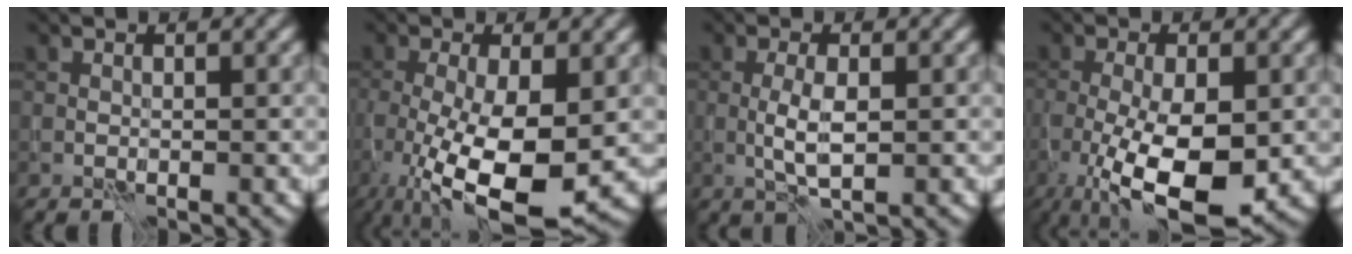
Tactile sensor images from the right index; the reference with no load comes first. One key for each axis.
{"total": 10.1, "fx": -2.4, "fy": 3.2, "fz": 9.3, "tx": -0.165, "ty": -0.020, "tz": -0.038}
{"total": 2.7, "fx": -0.4, "fy": 0.6, "fz": 2.6, "tx": -0.056, "ty": 0.001, "tz": -0.008}
{"total": 9.3, "fx": -2.6, "fy": 3.2, "fz": 8.4, "tx": -0.155, "ty": -0.015, "tz": -0.042}